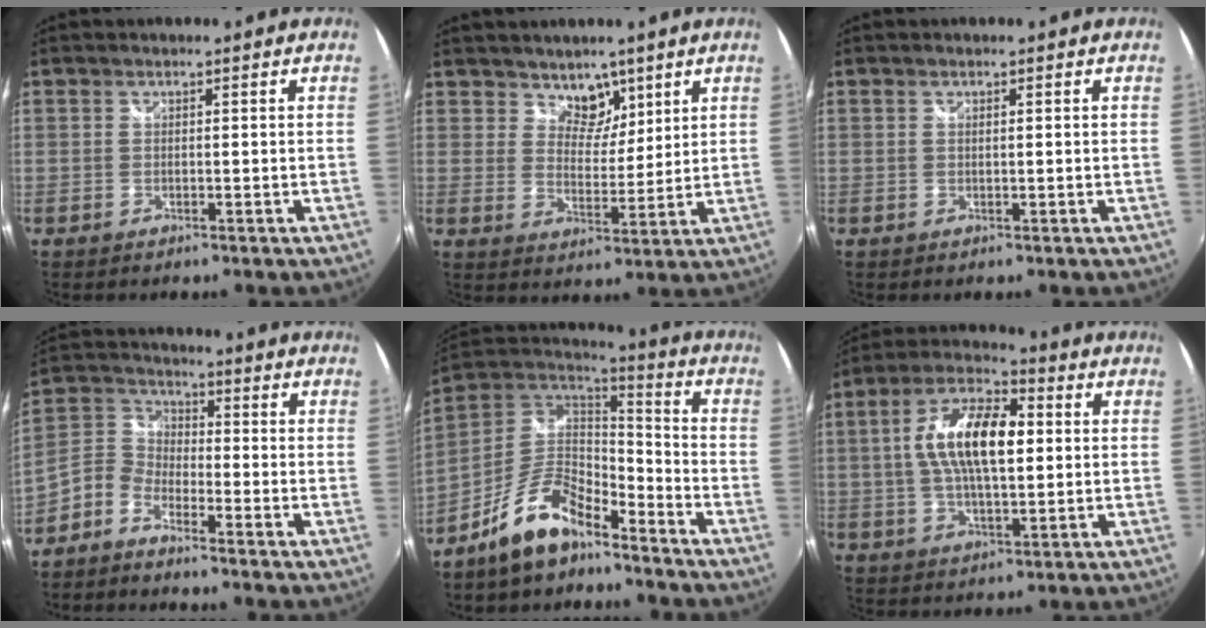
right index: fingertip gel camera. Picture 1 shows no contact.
{"total": 5.8, "force": [4.2, 3.7, 1.7], "torque": [-0.012, -0.008, 0.070]}
{"total": 0.0}
{"total": 5.8, "force": [-3.5, 3.5, 3.0], "torque": [-0.076, 0.020, -0.085]}
{"total": 13.2, "force": [-9.4, 5.2, 7.6], "torque": [-0.168, 0.011, -0.175]}
{"total": 14.1, "force": [1.5, 6.0, 12.7], "torque": [-0.240, 0.018, 0.020]}